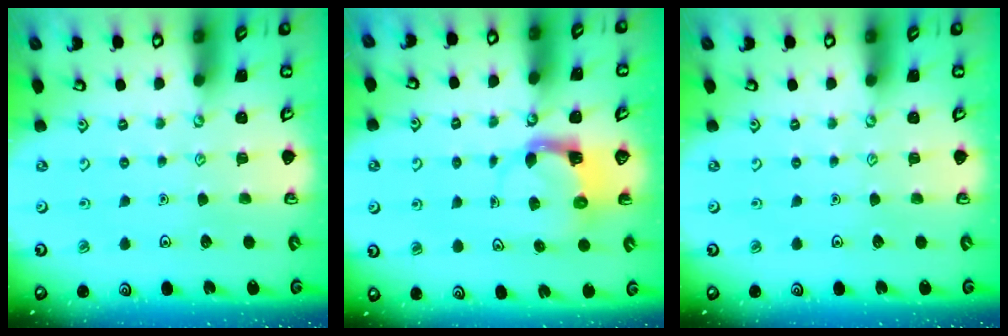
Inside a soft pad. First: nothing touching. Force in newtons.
{"total": 3.9, "press": 3.9, "slide": 0.7}
{"total": 0.0}